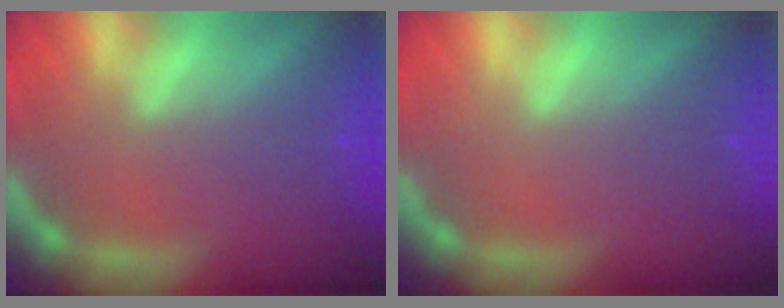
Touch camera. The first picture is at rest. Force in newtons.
{"total": 0.0}